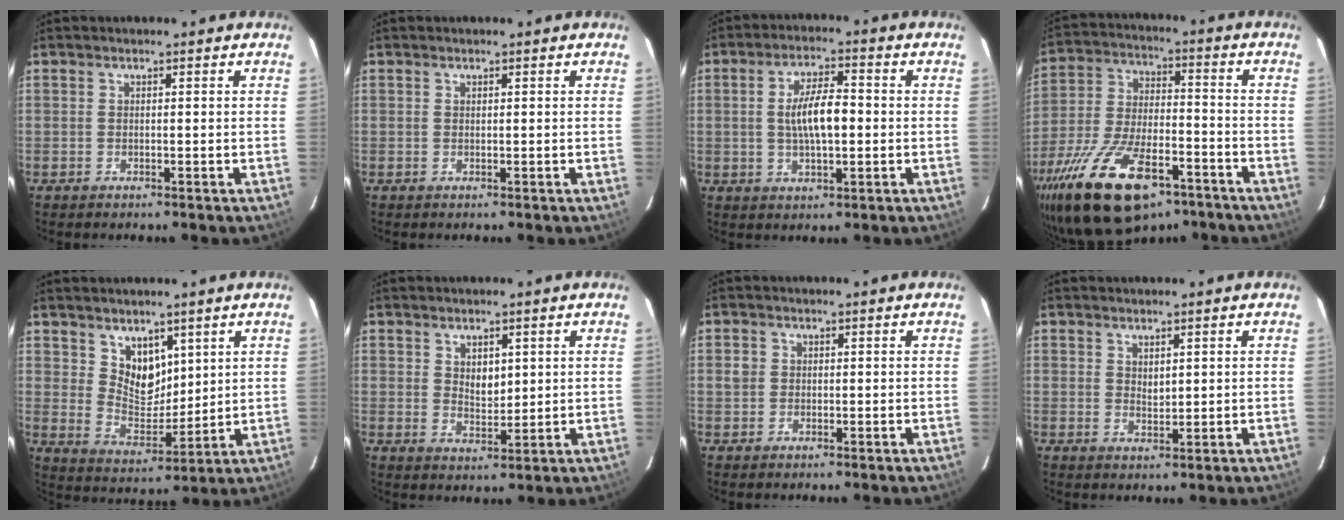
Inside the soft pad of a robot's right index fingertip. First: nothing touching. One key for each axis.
{"total": 0.0}
{"total": 8.0, "fx": -0.1, "fy": 2.8, "fz": 7.5, "tx": -0.139, "ty": 0.007, "tz": 0.001}
{"total": 23.7, "fx": -14.6, "fy": 10.5, "fz": 15.4, "tx": -0.316, "ty": -0.031, "tz": -0.240}
{"total": 7.5, "fx": 4.5, "fy": 5.0, "fz": 3.3, "tx": -0.048, "ty": -0.001, "tz": 0.093}
{"total": 4.0, "fx": 1.5, "fy": 2.5, "fz": 2.6, "tx": -0.038, "ty": -0.001, "tz": 0.030}
{"total": 1.6, "fx": -0.1, "fy": 1.6, "fz": 0.4, "tx": -0.007, "ty": 0.003, "tz": -0.004}
{"total": 1.9, "fx": 1.1, "fy": 1.1, "fz": 1.2, "tx": -0.017, "ty": -0.001, "tz": 0.020}